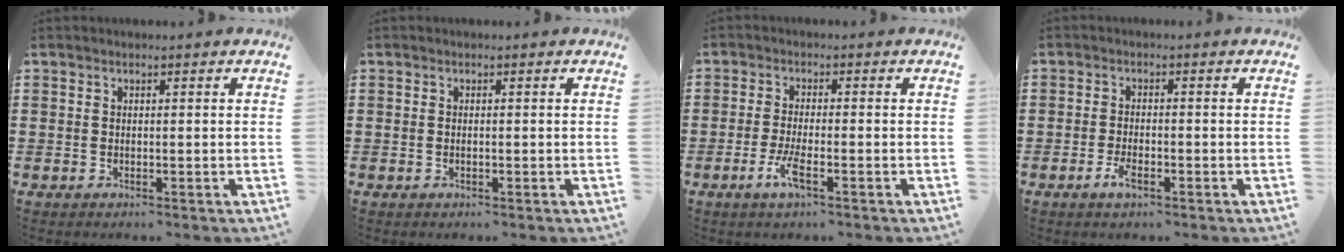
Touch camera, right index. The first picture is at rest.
{"total": 0.0}
{"total": 4.0, "force": [-2.0, 0.7, 3.4], "torque": [-0.082, -0.012, -0.044]}
{"total": 3.0, "force": [-1.6, 1.1, 2.2], "torque": [-0.051, -0.002, -0.033]}